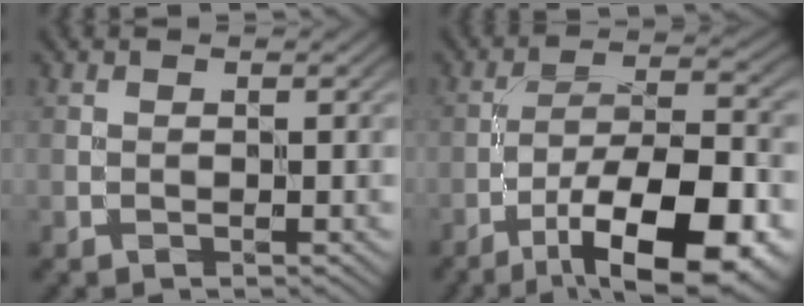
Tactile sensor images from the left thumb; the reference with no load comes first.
{"total": 15.4, "force": [-8.2, 5.1, 12.0], "torque": [-0.191, -0.001, -0.128]}